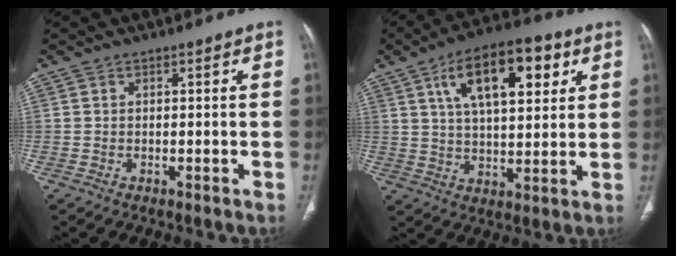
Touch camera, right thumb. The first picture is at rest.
{"total": 16.6, "force": [6.8, 7.3, 13.3], "torque": [-0.185, -0.008, 0.110]}